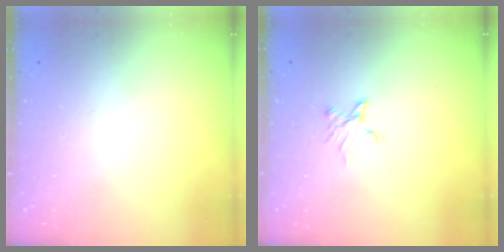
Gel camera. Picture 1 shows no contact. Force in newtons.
{"total": 2.9, "press": 2.9, "slide": 0.2}